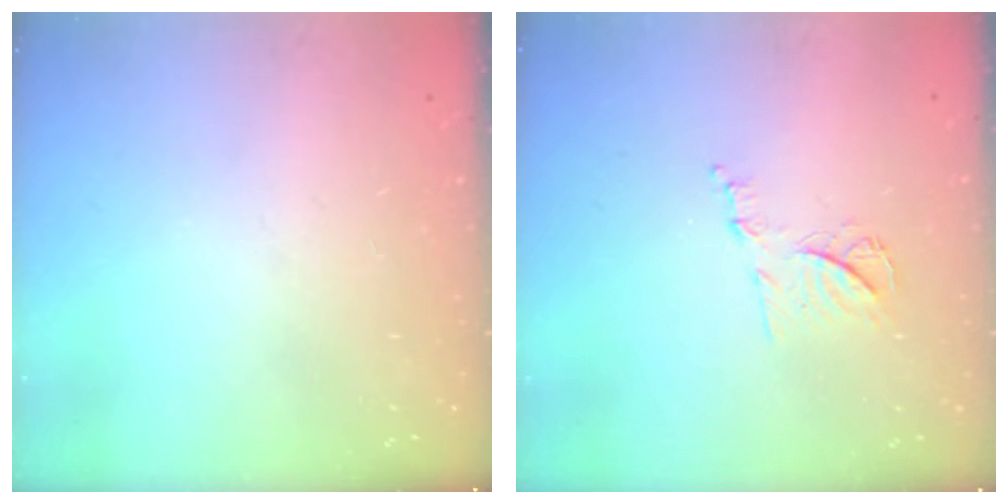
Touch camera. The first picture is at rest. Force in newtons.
{"total": 9.1, "press": 9.1, "slide": 0.5}